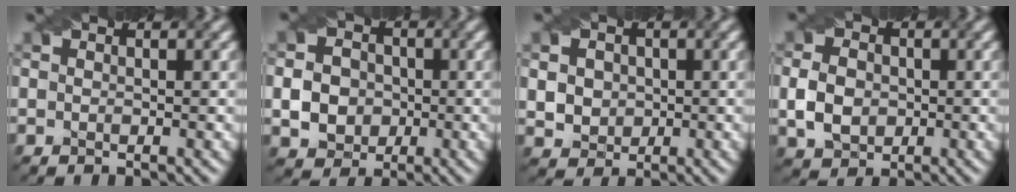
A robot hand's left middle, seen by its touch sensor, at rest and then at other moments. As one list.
[{"total": 4.3, "force": [-0.8, 3.8, 1.8], "torque": [-0.029, -0.001, -0.025]}, {"total": 4.6, "force": [0.7, 4.1, 2.1], "torque": [-0.048, 0.017, 0.008]}, {"total": 3.8, "force": [-0.6, 3.1, 2.2], "torque": [-0.049, -0.001, -0.014]}]